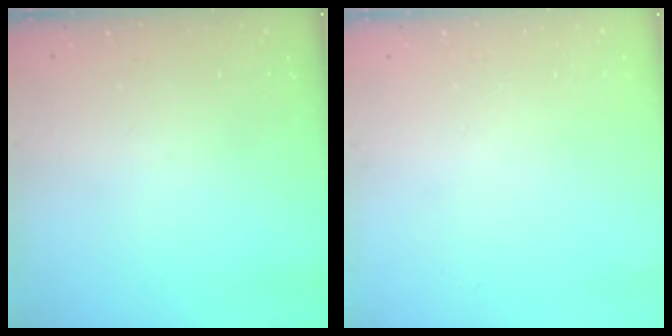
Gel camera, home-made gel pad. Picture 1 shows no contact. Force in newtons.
{"total": 0.0}